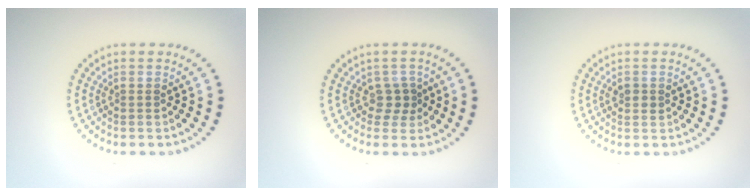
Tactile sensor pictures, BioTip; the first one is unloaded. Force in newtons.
{"total": 1.5, "press": 1.3, "slide": 0.9}
{"total": 1.1, "press": 1.0, "slide": 0.2}